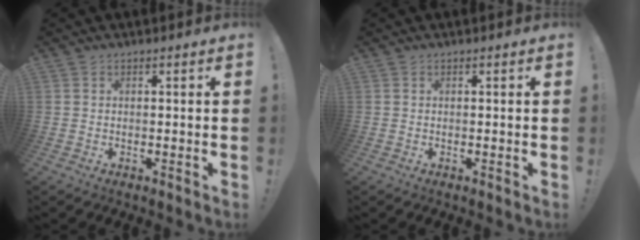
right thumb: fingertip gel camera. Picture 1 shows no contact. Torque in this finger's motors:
{"motor_torque": [0.00, 0.00, 0.00, 0.00, 0.00]}